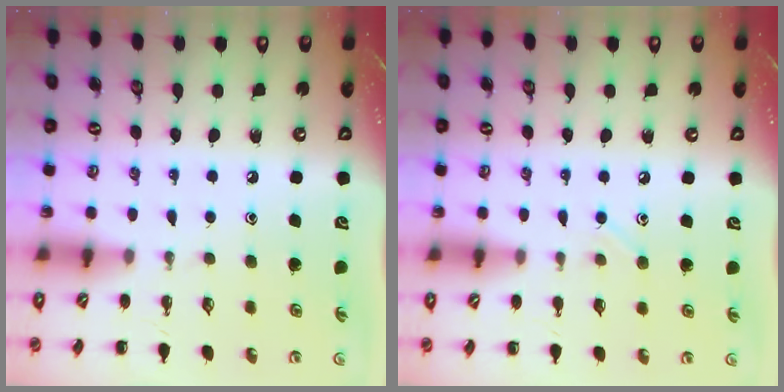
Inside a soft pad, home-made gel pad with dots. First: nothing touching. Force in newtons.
{"total": 4.3, "press": 4.1, "slide": 1.4}